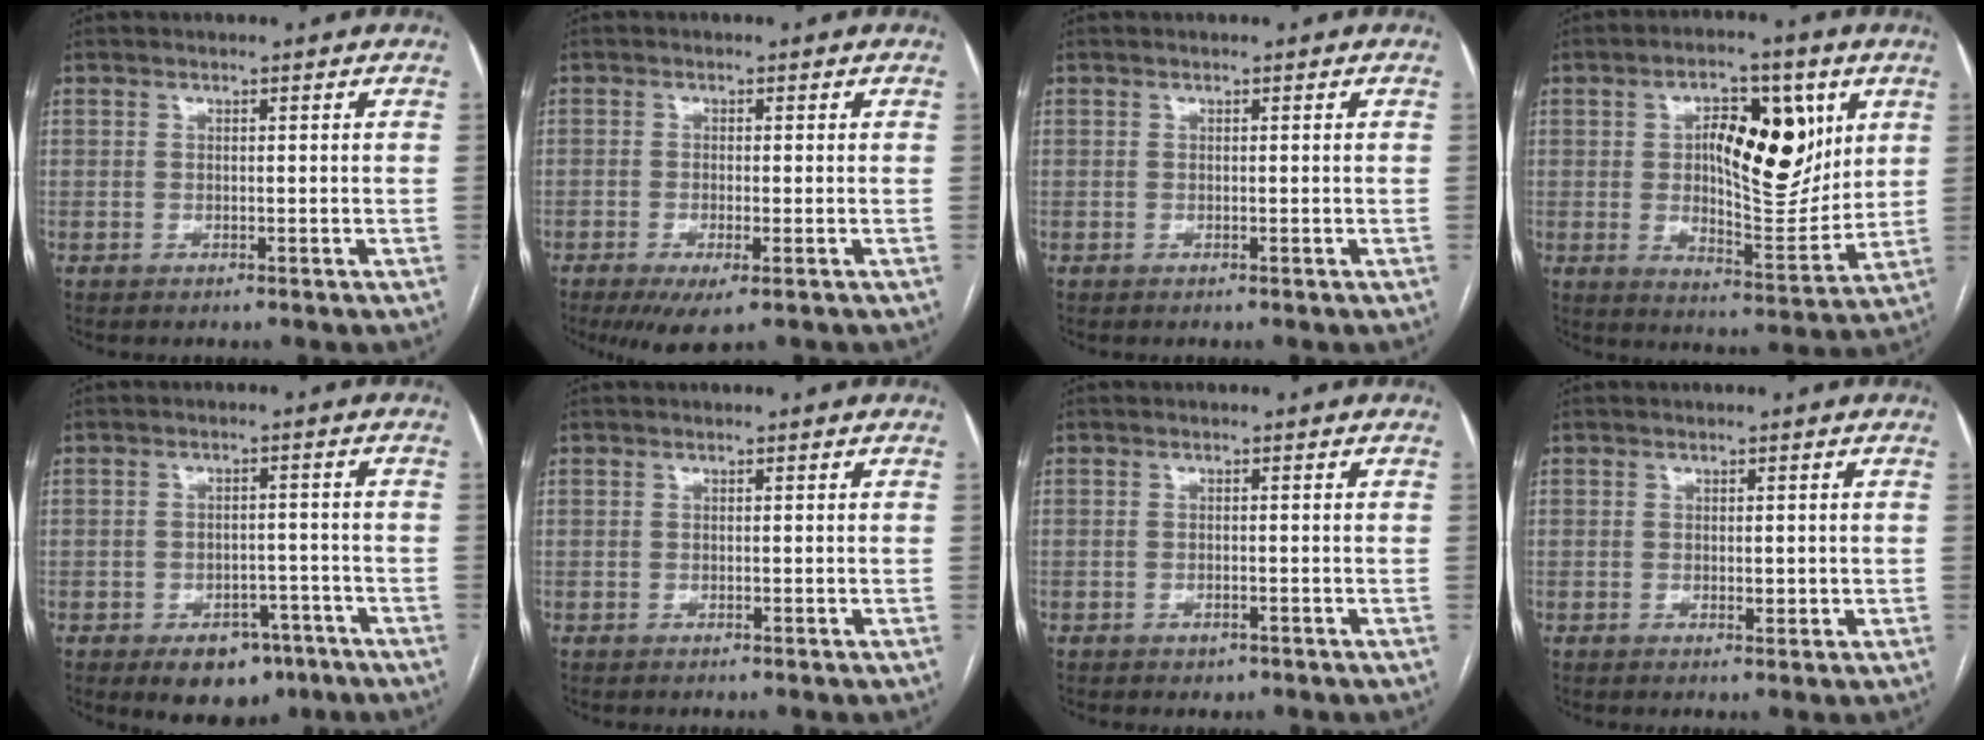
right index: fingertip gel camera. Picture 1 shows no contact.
{"total": 4.7, "force": [-2.5, 0.9, 3.9], "torque": [-0.065, -0.012, -0.038]}
{"total": 0.0}
{"total": 15.1, "force": [4.0, 6.0, 13.2], "torque": [-0.195, 0.011, 0.070]}
{"total": 7.6, "force": [-4.7, 4.8, 3.6], "torque": [-0.037, 0.012, -0.058]}
{"total": 0.0}
{"total": 1.3, "force": [-0.8, 0.8, 0.6], "torque": [-0.012, 0.000, -0.005]}
{"total": 1.6, "force": [0.0, 0.9, 1.3], "torque": [-0.016, -0.002, 0.002]}